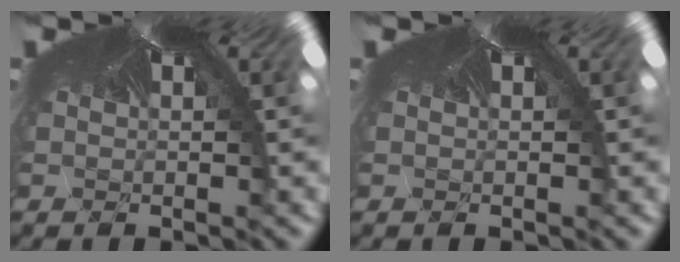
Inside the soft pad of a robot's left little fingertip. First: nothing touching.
{"total": 0.0}